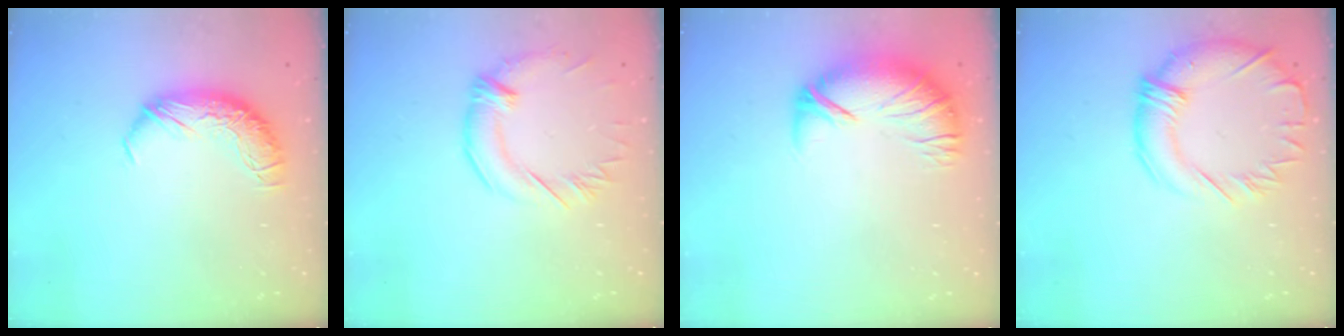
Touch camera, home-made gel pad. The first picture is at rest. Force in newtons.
{"total": 1.1, "press": 0.1, "slide": 1.1}
{"total": 2.8, "press": 1.7, "slide": 2.3}
{"total": 3.5, "press": 3.2, "slide": 1.5}